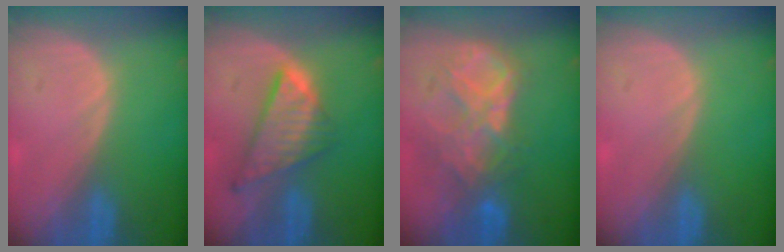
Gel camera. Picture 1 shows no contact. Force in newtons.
{"total": 8.6, "press": 7.3, "slide": 4.5}
{"total": 9.2, "press": 7.8, "slide": 4.8}
{"total": 0.0}